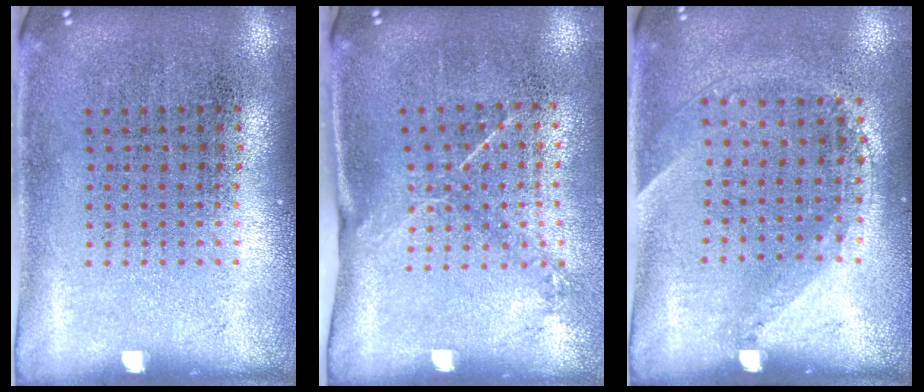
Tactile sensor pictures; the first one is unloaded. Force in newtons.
{"total": 1.5, "press": 1.0, "slide": 1.0}
{"total": 1.4, "press": 1.0, "slide": 1.0}